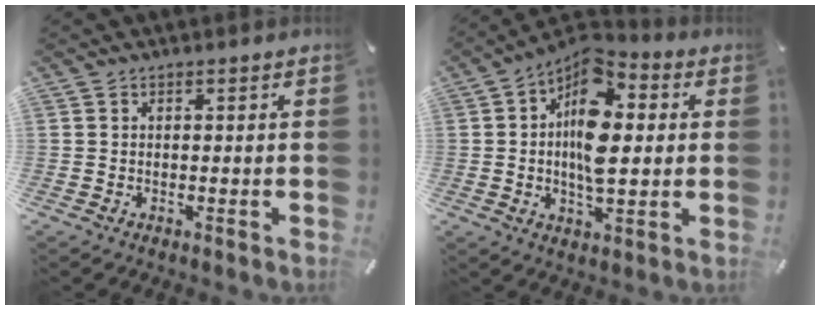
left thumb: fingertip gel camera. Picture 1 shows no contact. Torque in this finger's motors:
{"motor_torque": [2.59, 2.42, 0.54, -0.23, 0.24]}